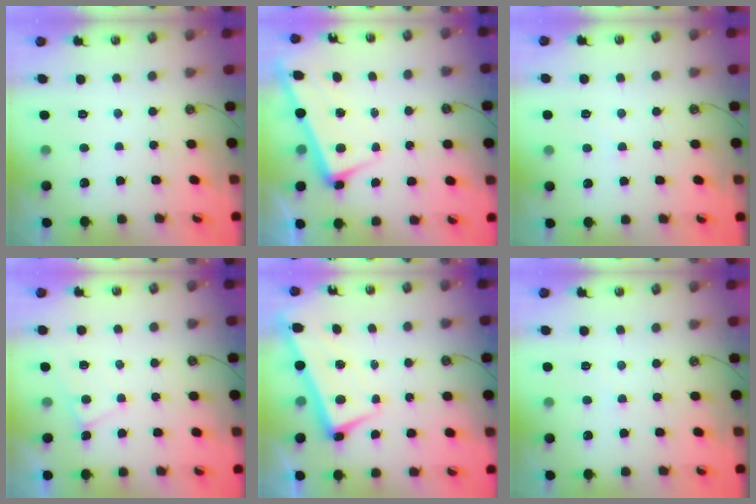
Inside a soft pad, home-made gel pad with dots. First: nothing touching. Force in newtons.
{"total": 2.5, "press": 2.4, "slide": 0.7}
{"total": 2.2, "press": 2.1, "slide": 0.3}
{"total": 0.6, "press": 0.6, "slide": 0.1}
{"total": 2.6, "press": 2.5, "slide": 0.3}
{"total": 2.2, "press": 2.1, "slide": 0.3}